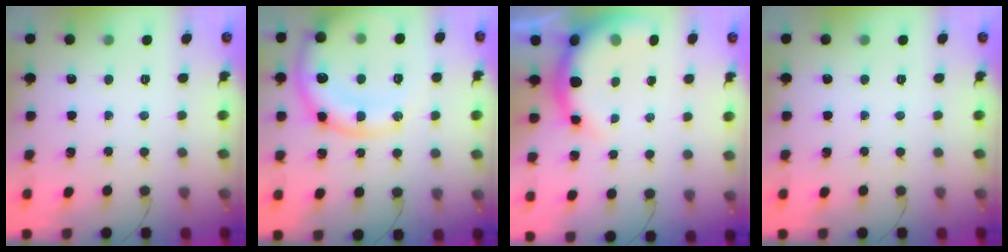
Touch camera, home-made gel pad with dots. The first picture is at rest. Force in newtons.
{"total": 17.0, "press": 16.9, "slide": 2.4}
{"total": 7.5, "press": 7.3, "slide": 1.7}
{"total": 0.0}